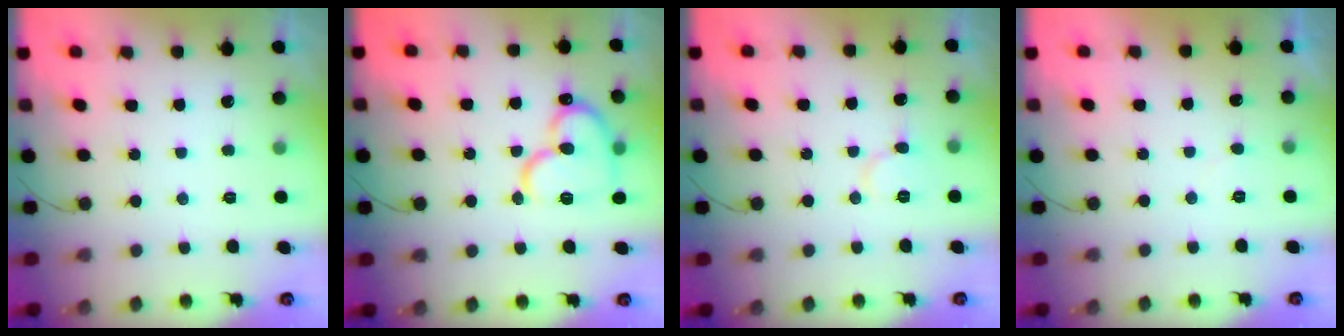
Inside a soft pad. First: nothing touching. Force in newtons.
{"total": 15.2, "press": 15.2, "slide": 1.5}
{"total": 6.3, "press": 6.3, "slide": 0.6}
{"total": 2.3, "press": 2.3, "slide": 0.2}